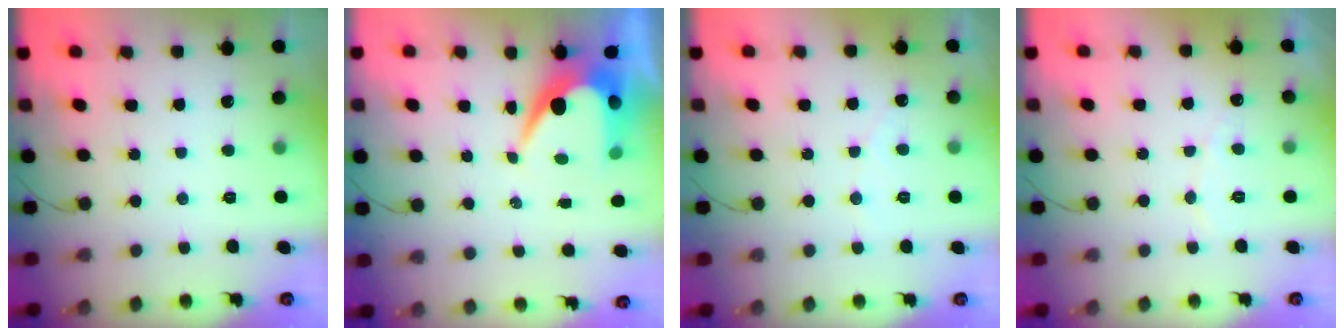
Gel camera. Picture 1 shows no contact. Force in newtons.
{"total": 7.9, "press": 7.8, "slide": 0.8}
{"total": 2.5, "press": 2.5, "slide": 0.1}
{"total": 4.1, "press": 4.1, "slide": 0.3}